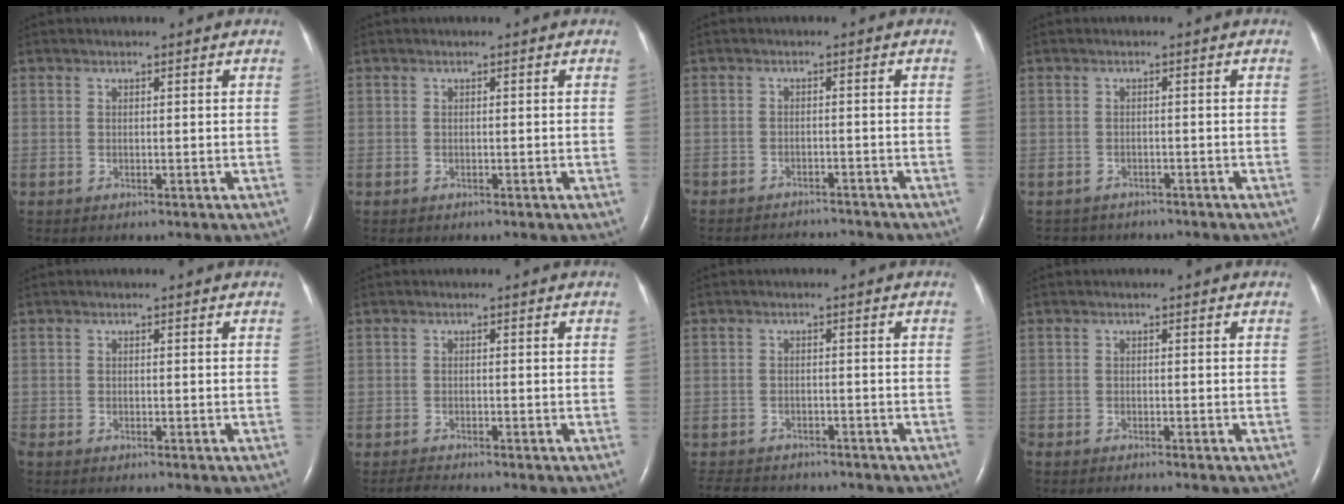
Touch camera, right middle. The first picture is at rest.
{"total": 0.0}
{"total": 5.9, "force": [-5.8, 1.0, 0.7], "torque": [-0.009, -0.003, -0.079]}
{"total": 4.0, "force": [-3.6, 1.7, 0.2], "torque": [-0.007, 0.000, -0.046]}
{"total": 1.3, "force": [-1.2, 0.0, 0.5], "torque": [-0.012, -0.002, -0.020]}
{"total": 1.7, "force": [-1.6, -0.3, 0.2], "torque": [-0.016, -0.011, -0.031]}
{"total": 10.0, "force": [-8.9, 3.4, 3.3], "torque": [-0.070, -0.007, -0.120]}
{"total": 2.5, "force": [-2.3, -0.3, 0.9], "torque": [-0.013, -0.004, -0.035]}